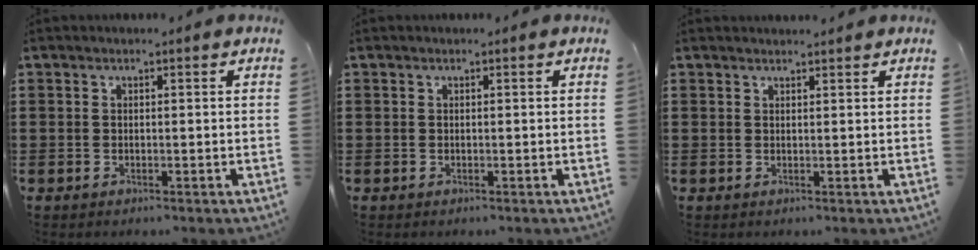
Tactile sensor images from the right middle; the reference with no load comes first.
{"total": 0.0}
{"total": 1.0, "force": [1.0, -0.1, 0.1], "torque": [-0.004, -0.001, 0.019]}